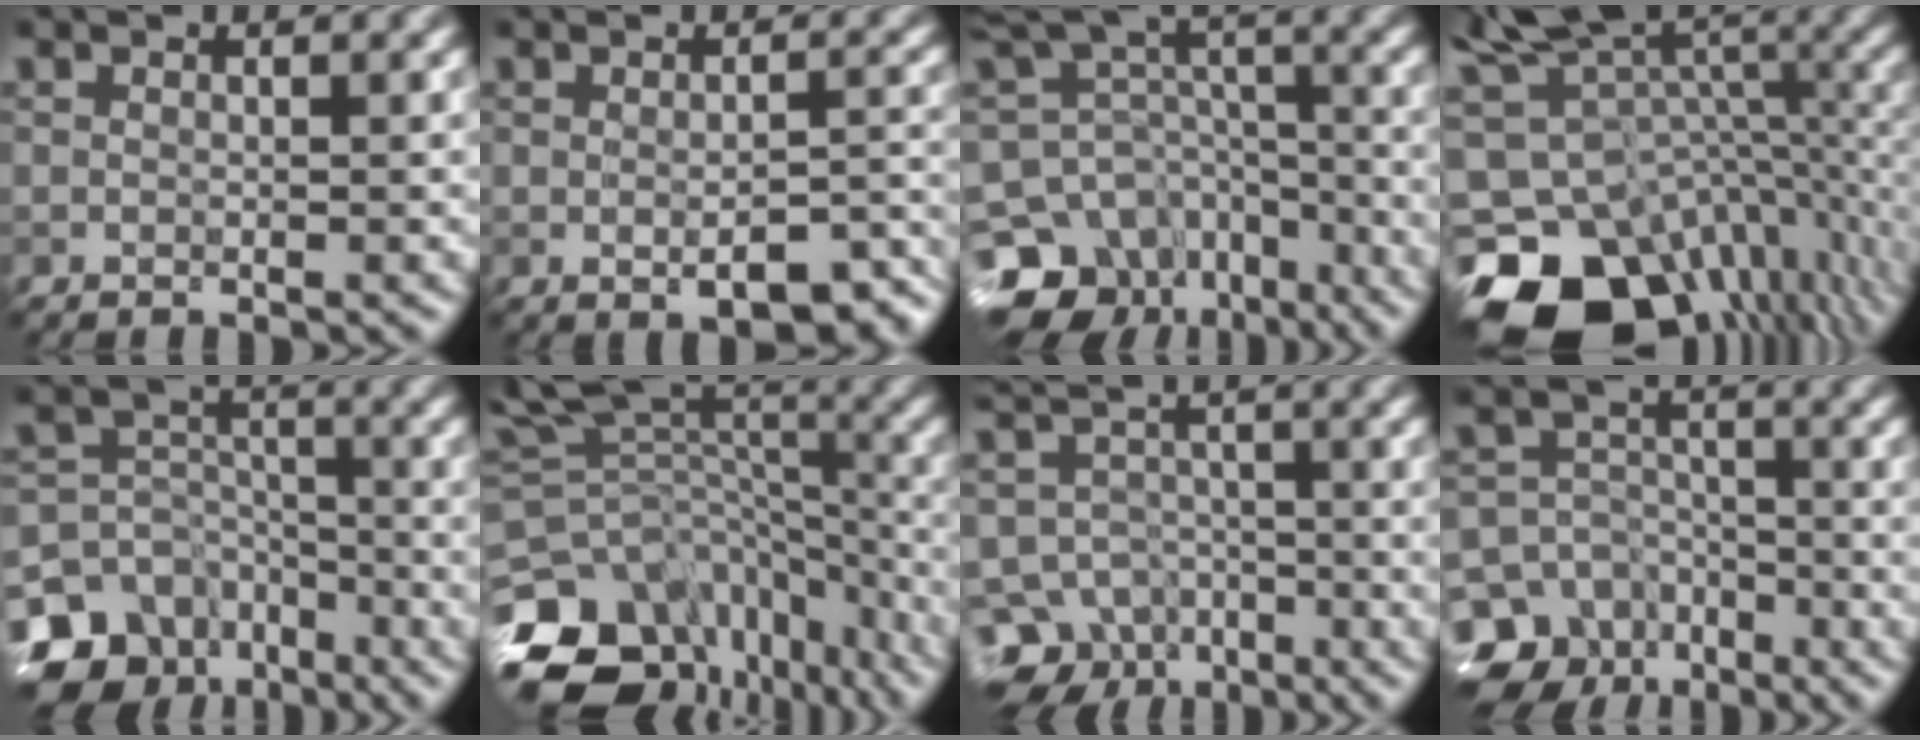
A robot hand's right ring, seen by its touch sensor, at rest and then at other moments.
{"total": 4.7, "force": [-2.4, 1.6, 3.6], "torque": [-0.051, -0.006, -0.020]}
{"total": 15.5, "force": [-10.3, 10.5, 5.1], "torque": [-0.112, -0.018, -0.129]}
{"total": 13.8, "force": [-6.7, 8.1, 8.9], "torque": [-0.174, -0.011, -0.091]}
{"total": 12.9, "force": [-9.0, 8.7, 3.1], "torque": [-0.065, -0.022, -0.140]}
{"total": 12.5, "force": [-7.7, 7.9, 5.9], "torque": [-0.115, 0.026, -0.094]}
{"total": 7.8, "force": [-5.7, 4.6, 2.9], "torque": [-0.036, -0.003, -0.082]}
{"total": 11.8, "force": [-8.0, 8.2, 2.6], "torque": [-0.047, -0.023, -0.130]}